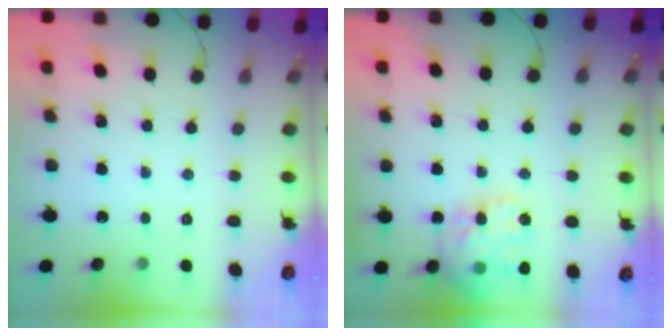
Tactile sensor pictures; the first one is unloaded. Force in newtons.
{"total": 19.8, "press": 19.5, "slide": 3.3}